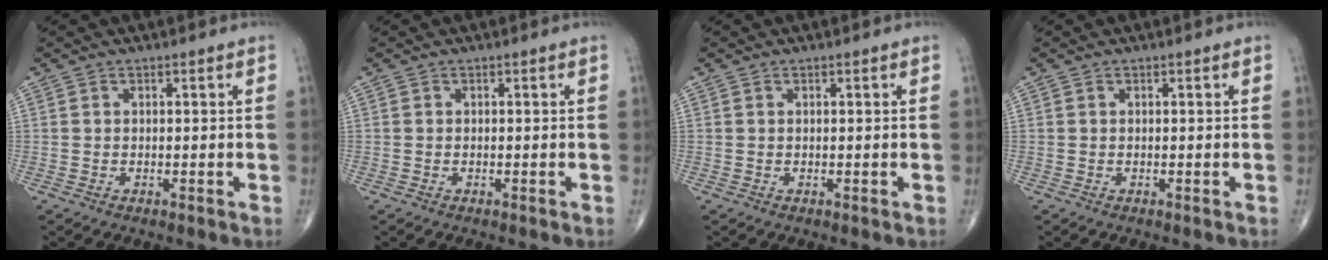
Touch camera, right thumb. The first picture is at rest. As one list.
[{"total": 0.0}, {"total": 0.0}, {"total": 0.0}]